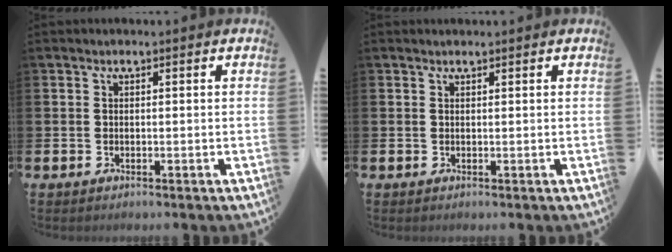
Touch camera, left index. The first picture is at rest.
{"total": 0.6, "force": [0.5, 0.1, 0.2], "torque": [0.010, -0.004, 0.007]}